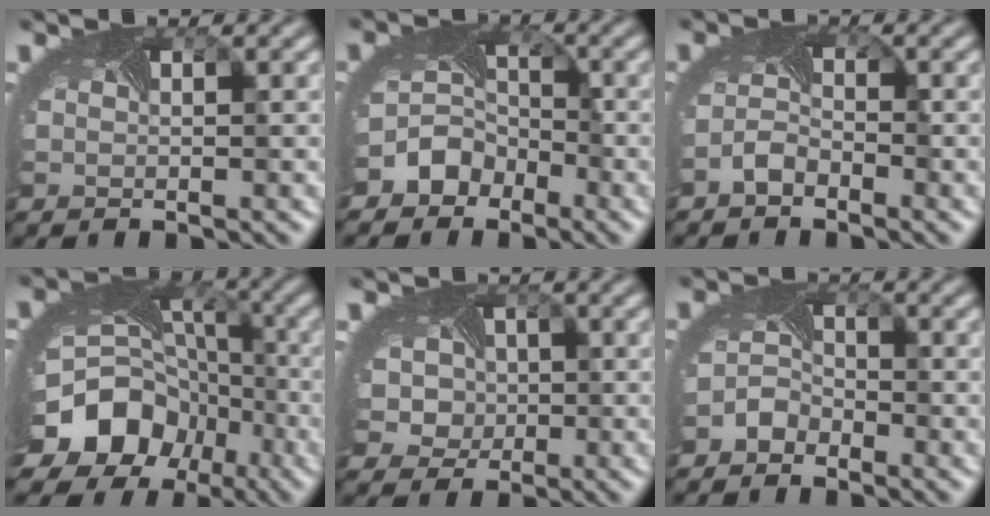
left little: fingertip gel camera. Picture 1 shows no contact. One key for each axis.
{"total": 5.0, "fx": -3.2, "fy": 3.8, "fz": 1.0, "tx": 0.004, "ty": 0.002, "tz": -0.061}
{"total": 1.8, "fx": -1.6, "fy": 0.7, "fz": 0.4, "tx": -0.018, "ty": 0.001, "tz": -0.033}
{"total": 14.3, "fx": -7.1, "fy": 11.1, "fz": 5.4, "tx": -0.112, "ty": -0.042, "tz": -0.109}
{"total": 5.8, "fx": 0.2, "fy": 5.2, "fz": 2.7, "tx": -0.034, "ty": 0.012, "tz": -0.026}
{"total": 2.1, "fx": -1.8, "fy": 0.9, "fz": 0.0, "tx": -0.006, "ty": 0.002, "tz": -0.040}